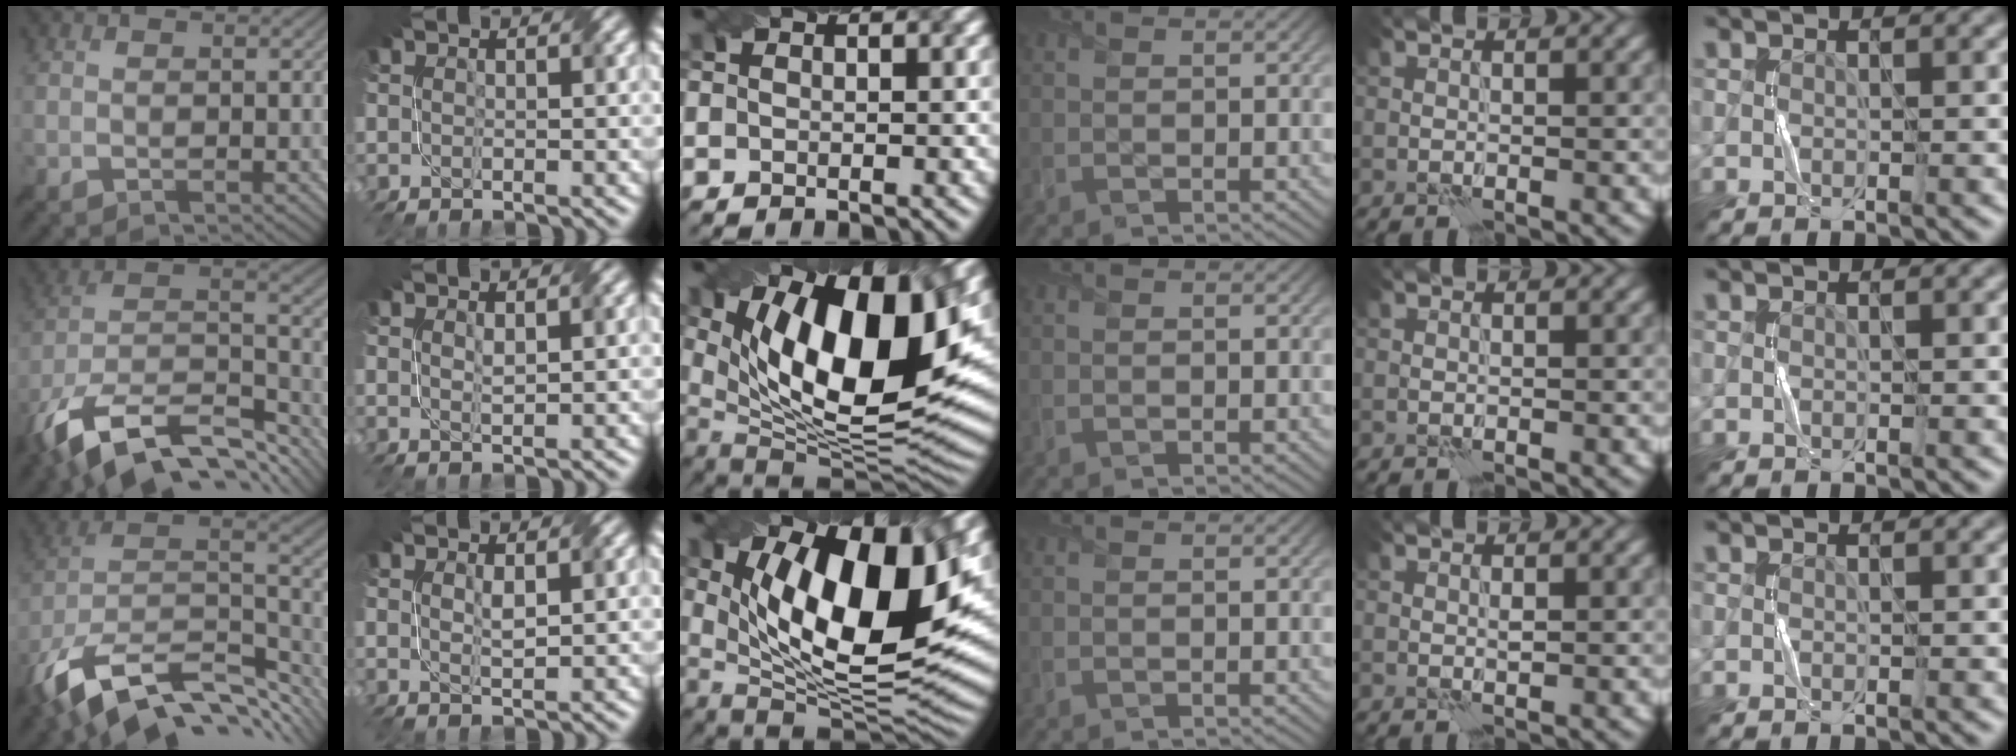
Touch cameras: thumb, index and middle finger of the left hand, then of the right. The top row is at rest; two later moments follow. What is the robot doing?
{"motion": "twist", "object": "screw"}